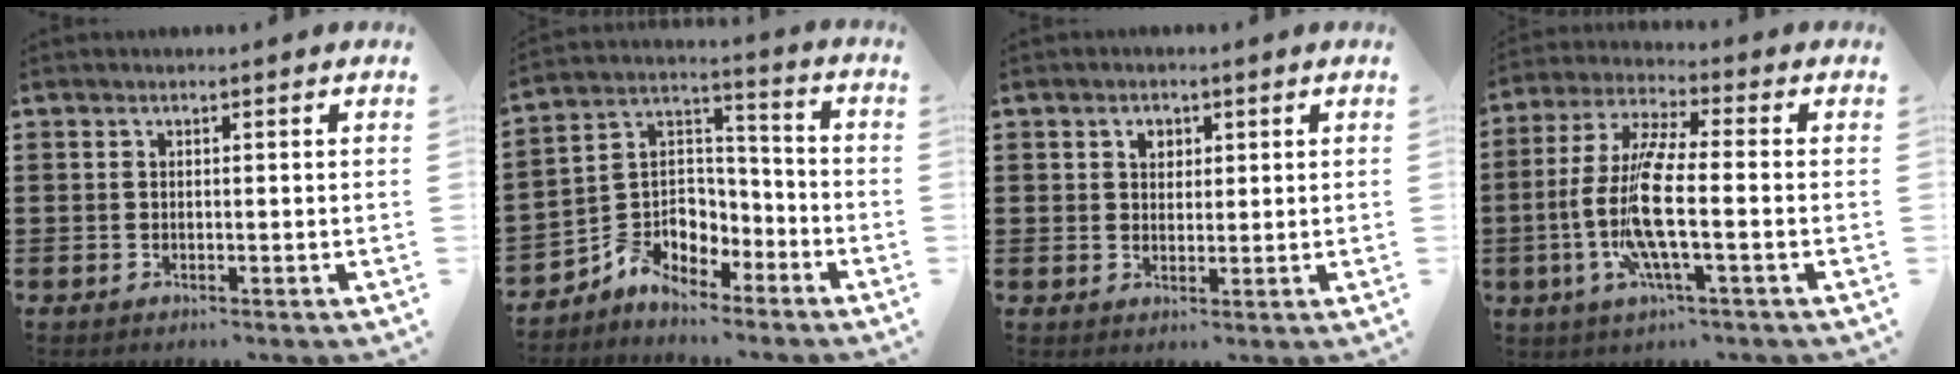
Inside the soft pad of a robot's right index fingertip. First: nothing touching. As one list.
[{"total": 6.2, "force": [-4.8, 3.9, 0.8], "torque": [-0.035, 0.003, -0.099]}, {"total": 2.1, "force": [0.9, 1.7, 0.9], "torque": [-0.024, 0.009, 0.016]}, {"total": 10.5, "force": [-2.1, 1.8, 10.1], "torque": [-0.220, -0.021, -0.042]}]